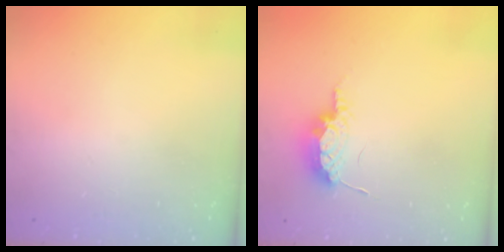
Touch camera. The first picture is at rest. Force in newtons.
{"total": 7.8, "press": 7.6, "slide": 1.8}